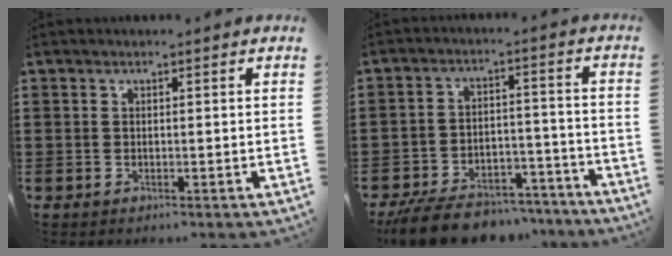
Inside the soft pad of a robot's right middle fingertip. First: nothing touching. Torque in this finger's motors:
{"motor_torque": [1.57, -0.57, 0.82, 0.21]}